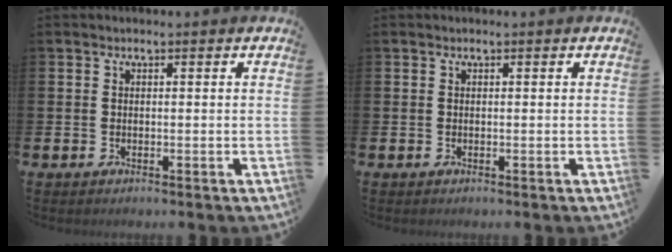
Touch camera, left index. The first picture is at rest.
{"total": 0.0}